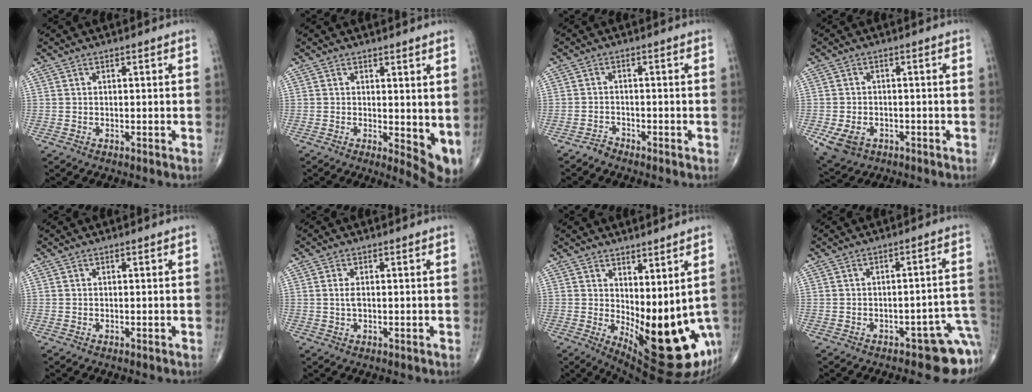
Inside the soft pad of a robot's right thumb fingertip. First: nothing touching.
{"total": 6.7, "force": [0.7, 2.9, 6.0], "torque": [-0.070, -0.018, 0.016]}
{"total": 1.6, "force": [-1.5, 0.5, -0.3], "torque": [0.010, 0.000, -0.031]}
{"total": 6.3, "force": [-2.5, 4.7, 3.3], "torque": [-0.058, 0.008, -0.033]}
{"total": 0.0}
{"total": 1.9, "force": [0.2, 1.0, 1.7], "torque": [-0.035, -0.002, 0.003]}
{"total": 17.9, "force": [-2.0, 7.4, 16.2], "torque": [-0.197, -0.032, 0.000]}
{"total": 9.0, "force": [-4.8, 4.1, 6.4], "torque": [-0.034, 0.045, -0.059]}